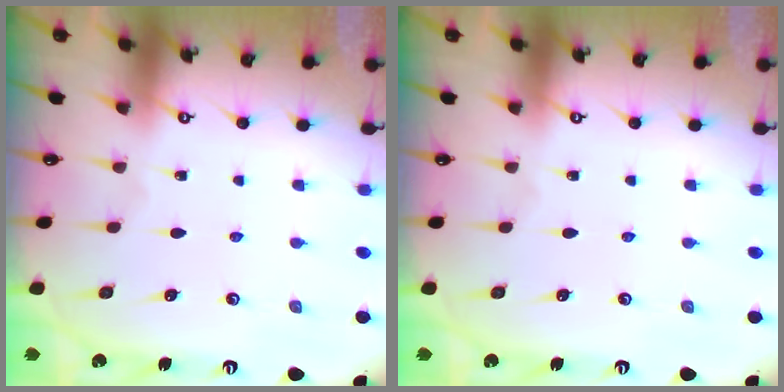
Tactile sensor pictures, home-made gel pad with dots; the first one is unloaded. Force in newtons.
{"total": 0.0}